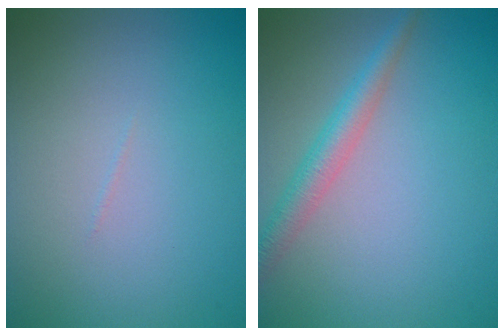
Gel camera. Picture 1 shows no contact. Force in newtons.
{"total": 2.9, "press": 2.9, "slide": 0.1}